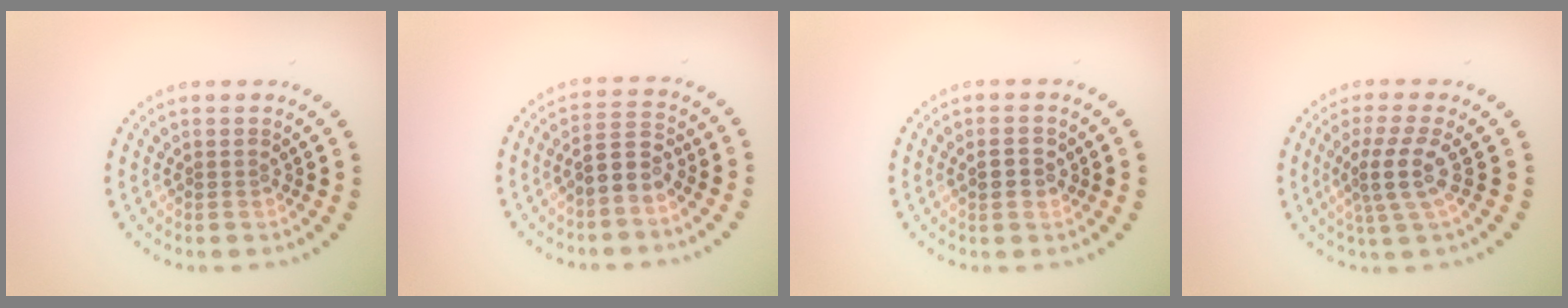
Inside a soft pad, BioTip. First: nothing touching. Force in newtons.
{"total": 2.8, "press": 2.5, "slide": 1.2}
{"total": 1.5, "press": 1.5, "slide": 0.2}
{"total": 3.2, "press": 2.4, "slide": 2.1}